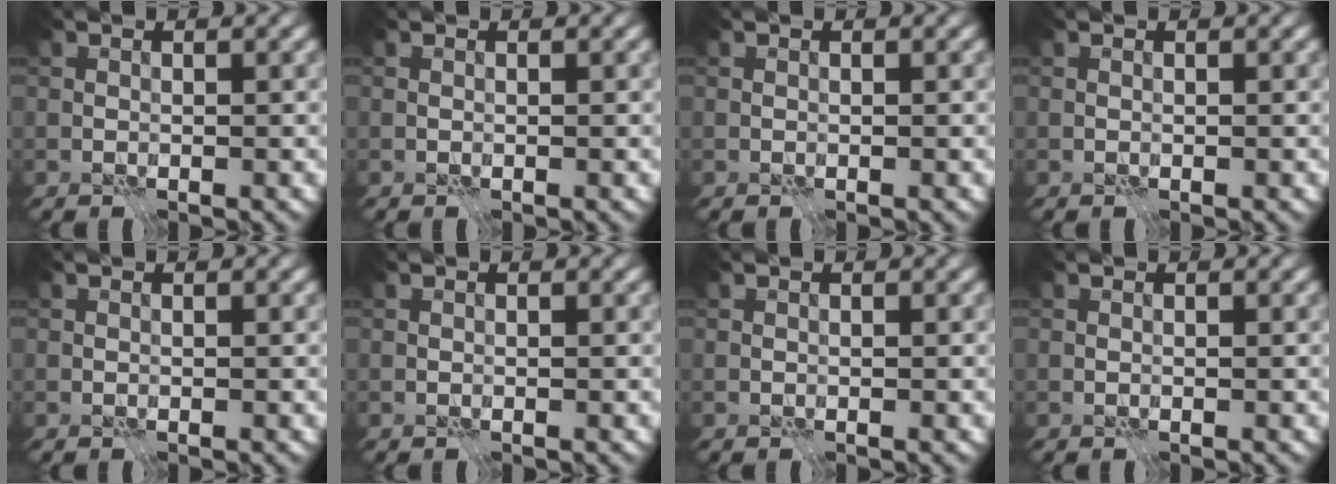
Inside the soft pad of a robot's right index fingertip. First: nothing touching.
{"total": 0.0}
{"total": 0.0}
{"total": 0.0}
{"total": 0.0}
{"total": 0.0}
{"total": 0.0}
{"total": 0.0}